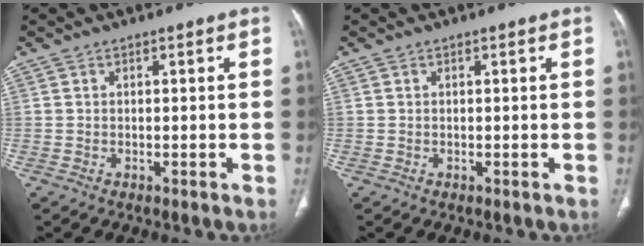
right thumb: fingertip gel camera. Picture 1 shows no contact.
{"total": 0.0}